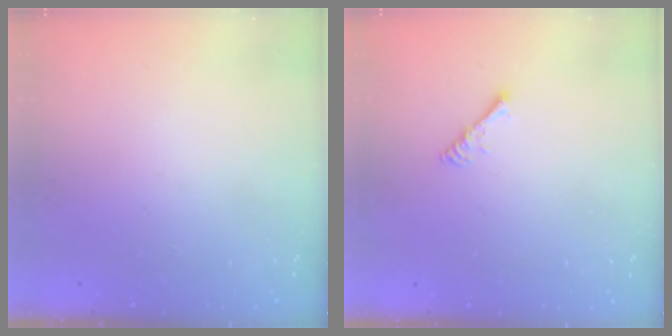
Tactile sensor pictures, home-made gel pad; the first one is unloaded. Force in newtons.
{"total": 3.4, "press": 3.4, "slide": 0.6}